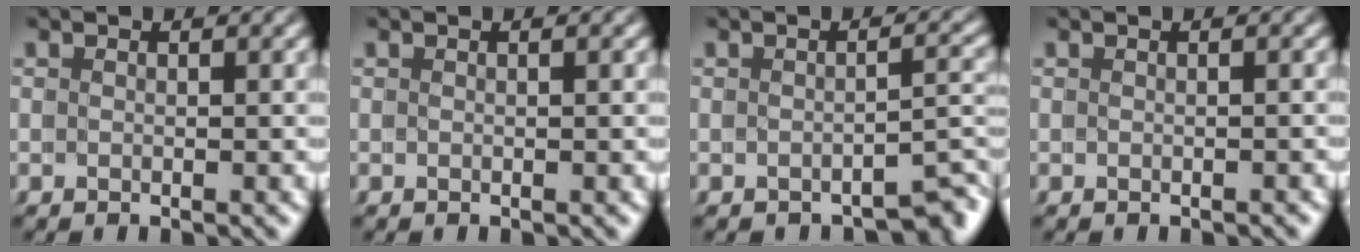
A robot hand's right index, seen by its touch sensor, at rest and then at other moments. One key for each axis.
{"total": 0.6, "fx": 0.1, "fy": -0.5, "fz": 0.0, "tx": 0.003, "ty": 0.001, "tz": 0.004}
{"total": 2.2, "fx": -1.9, "fy": -0.2, "fz": 1.2, "tx": -0.005, "ty": 0.003, "tz": -0.029}
{"total": 0.6, "fx": -0.3, "fy": -0.5, "fz": 0.0, "tx": 0.004, "ty": 0.002, "tz": -0.004}